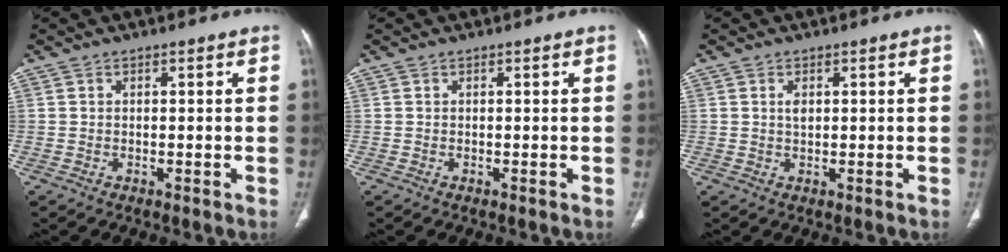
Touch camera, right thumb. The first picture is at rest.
{"total": 0.0}
{"total": 1.6, "force": [0.5, 0.9, 1.2], "torque": [-0.020, -0.002, 0.010]}